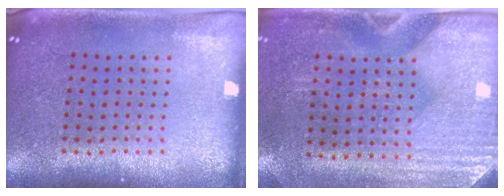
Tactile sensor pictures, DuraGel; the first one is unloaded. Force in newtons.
{"total": 3.0, "press": 2.6, "slide": 1.5}